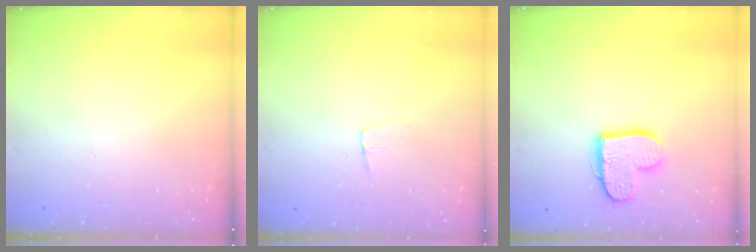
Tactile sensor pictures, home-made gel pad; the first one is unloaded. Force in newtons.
{"total": 3.3, "press": 3.3, "slide": 0.2}
{"total": 13.4, "press": 13.3, "slide": 1.2}